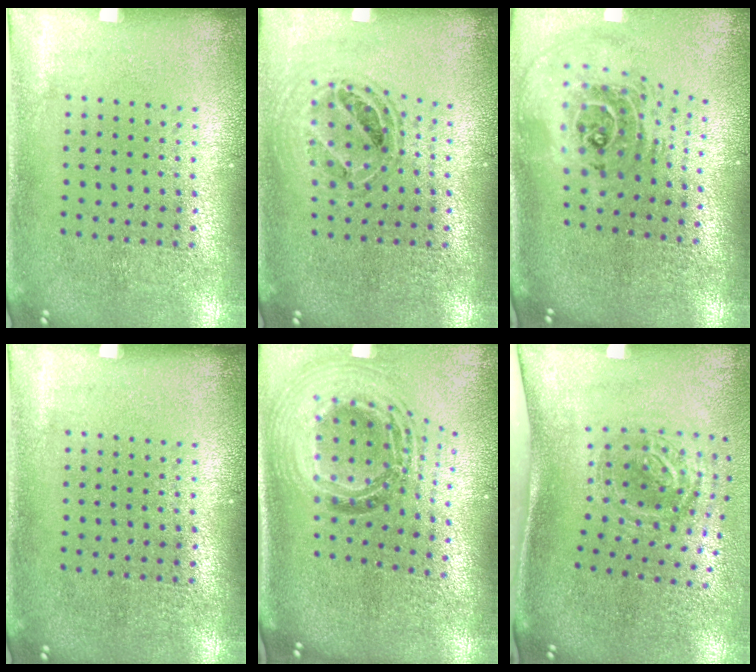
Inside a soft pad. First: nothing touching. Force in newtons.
{"total": 0.8, "press": 0.7, "slide": 0.2}
{"total": 2.4, "press": 1.8, "slide": 1.6}
{"total": 0.0}
{"total": 1.9, "press": 1.5, "slide": 1.1}
{"total": 1.8, "press": 1.2, "slide": 1.4}